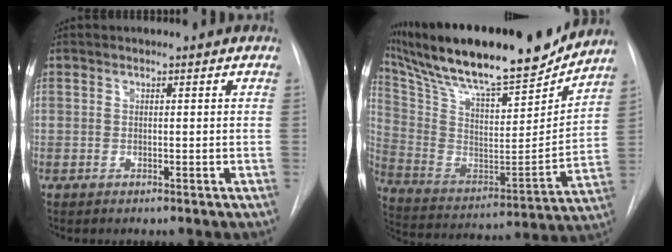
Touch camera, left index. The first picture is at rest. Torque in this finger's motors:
{"motor_torque": [0.14, -0.88, 0.98, 0.21]}